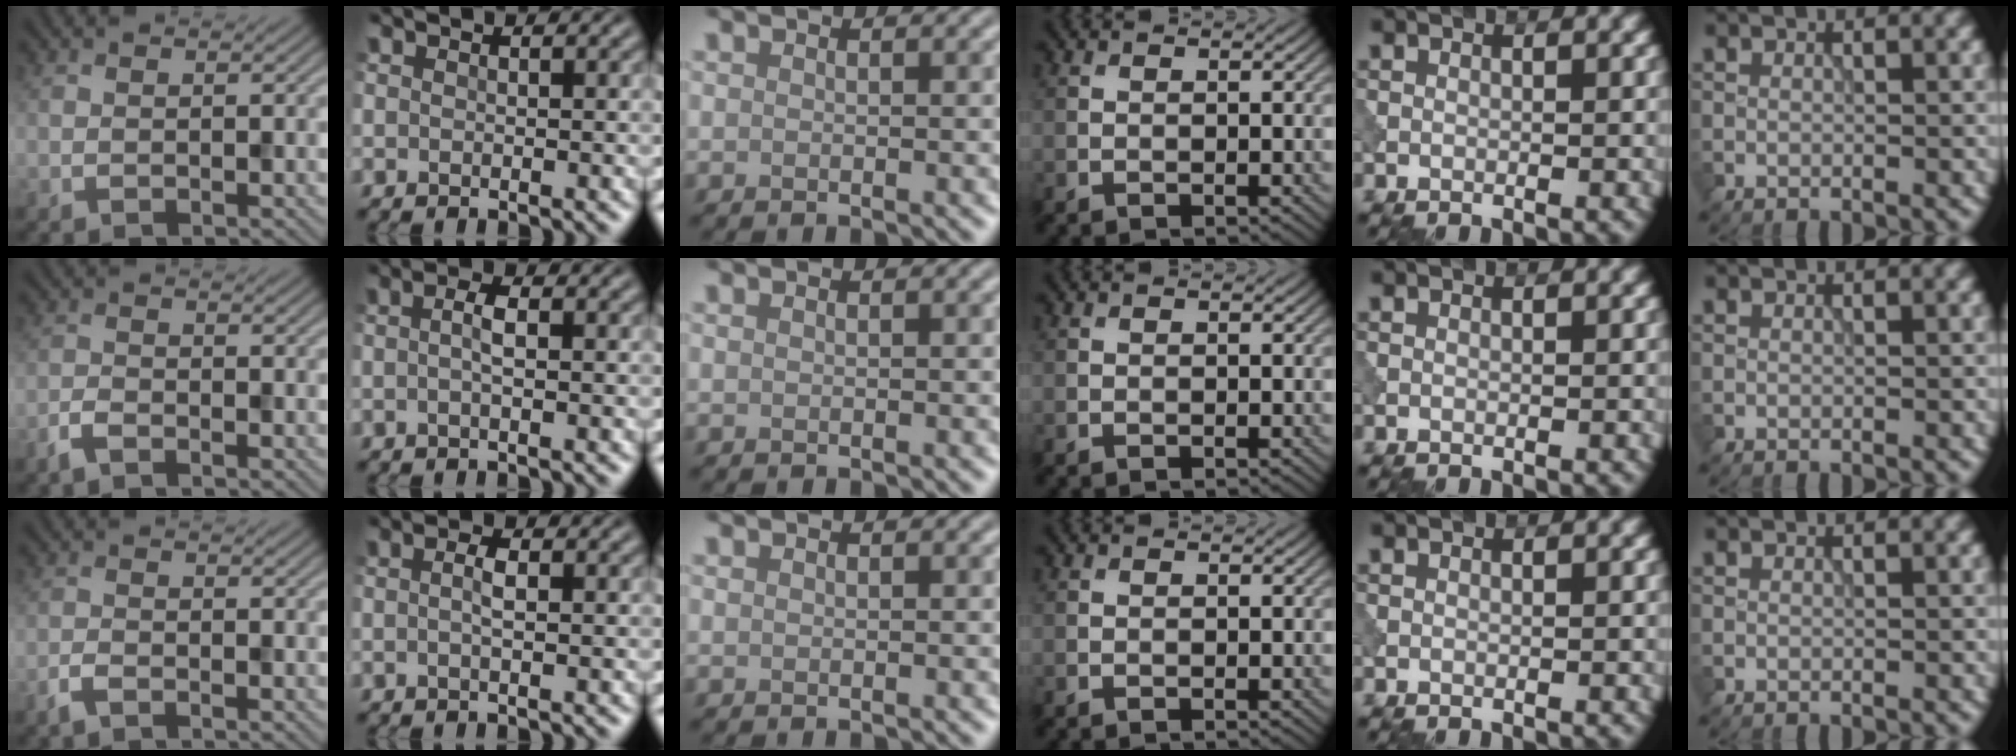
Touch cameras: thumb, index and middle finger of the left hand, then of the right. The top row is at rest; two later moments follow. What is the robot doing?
{"motion": "dispense", "object": "pipette"}